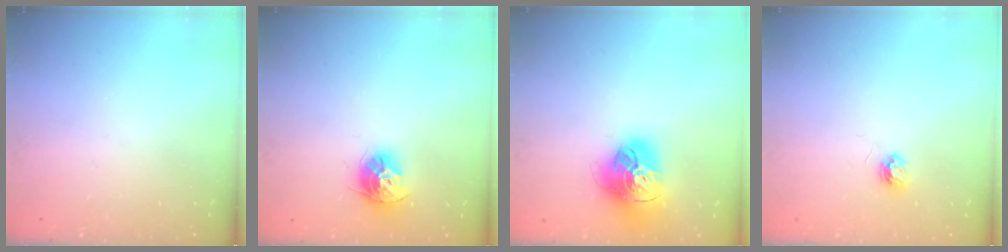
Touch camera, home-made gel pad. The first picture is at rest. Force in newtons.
{"total": 11.1, "press": 11.0, "slide": 0.9}
{"total": 18.3, "press": 18.2, "slide": 2.1}
{"total": 3.9, "press": 3.9, "slide": 0.5}